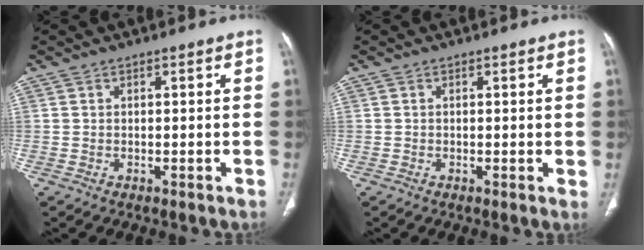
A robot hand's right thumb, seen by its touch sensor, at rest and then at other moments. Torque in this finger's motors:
{"motor_torque": [-0.38, -0.03, -0.29, 0.01, -0.03]}